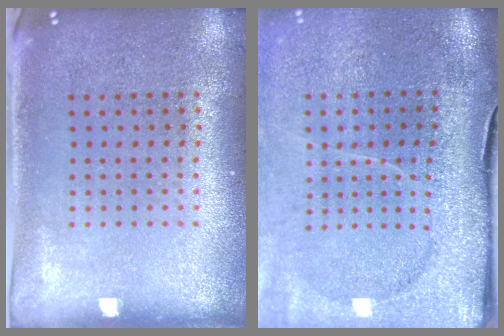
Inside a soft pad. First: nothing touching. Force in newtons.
{"total": 4.4, "press": 3.5, "slide": 2.6}